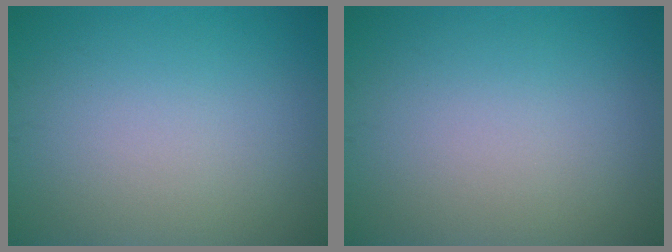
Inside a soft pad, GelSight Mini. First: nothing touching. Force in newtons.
{"total": 0.0}